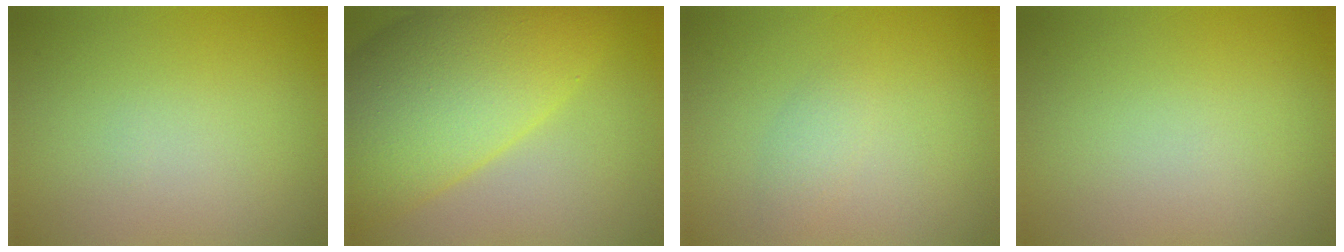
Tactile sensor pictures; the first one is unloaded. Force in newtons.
{"total": 12.2, "press": 12.2, "slide": 0.5}
{"total": 1.2, "press": 1.2, "slide": 0.1}
{"total": 0.0}